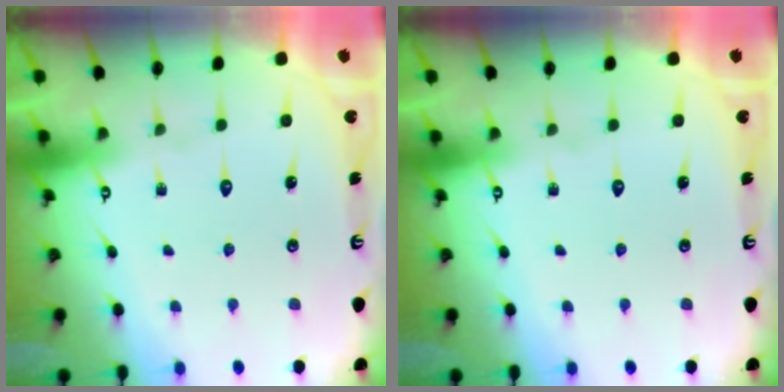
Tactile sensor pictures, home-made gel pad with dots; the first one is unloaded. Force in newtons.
{"total": 0.0}